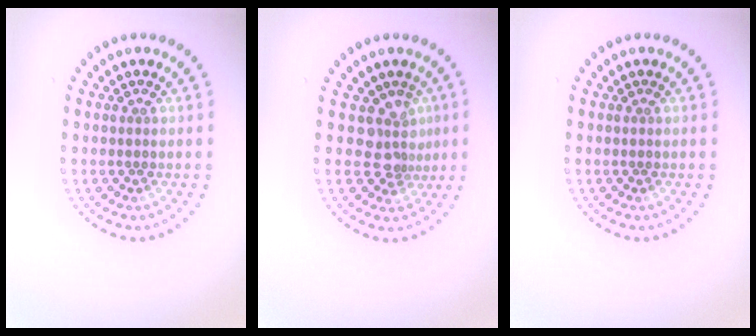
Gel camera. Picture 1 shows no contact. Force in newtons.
{"total": 2.6, "press": 1.9, "slide": 1.8}
{"total": 0.0}